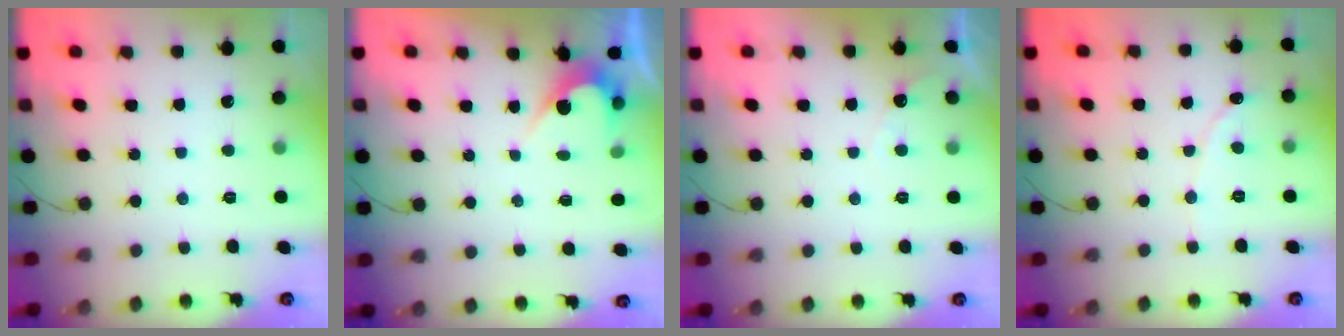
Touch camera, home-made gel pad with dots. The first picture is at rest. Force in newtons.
{"total": 2.4, "press": 2.4, "slide": 0.1}
{"total": 2.6, "press": 2.6, "slide": 0.1}
{"total": 1.0, "press": 1.0, "slide": 0.1}